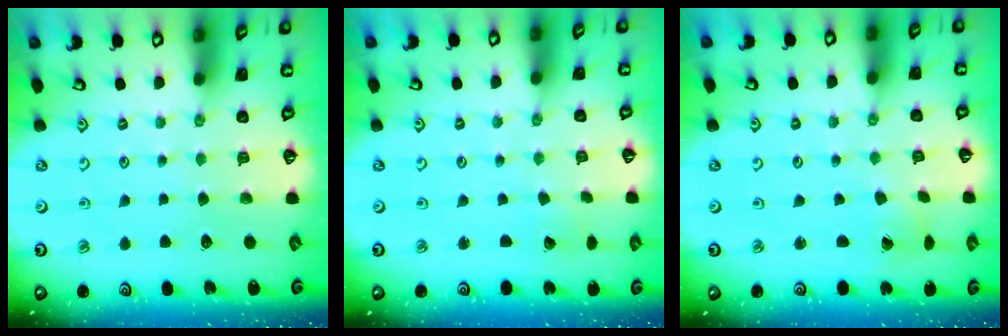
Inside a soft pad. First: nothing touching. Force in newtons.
{"total": 1.2, "press": 1.2, "slide": 0.0}
{"total": 1.2, "press": 1.2, "slide": 0.1}